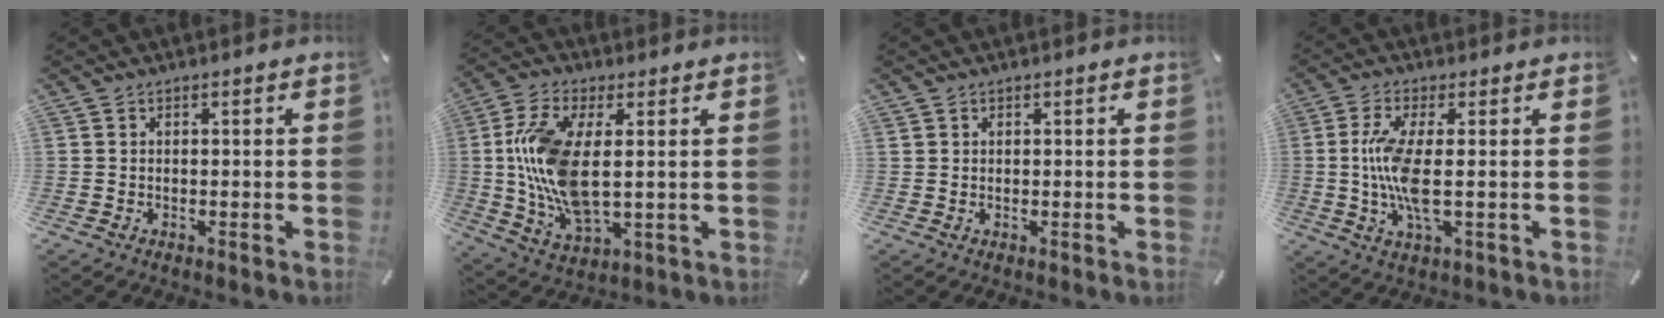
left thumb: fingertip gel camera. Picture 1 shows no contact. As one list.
[{"total": 14.9, "force": [1.6, 6.9, 13.1], "torque": [-0.290, -0.015, 0.030]}, {"total": 0.5, "force": [0.3, 0.4, 0.1], "torque": [-0.001, 0.000, 0.007]}, {"total": 9.9, "force": [0.0, 2.6, 9.6], "torque": [-0.203, -0.017, -0.003]}]